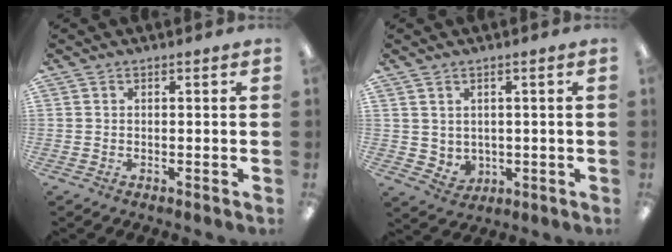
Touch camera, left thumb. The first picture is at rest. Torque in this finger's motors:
{"motor_torque": [0.00, 0.03, -0.13, -0.12, 0.01]}